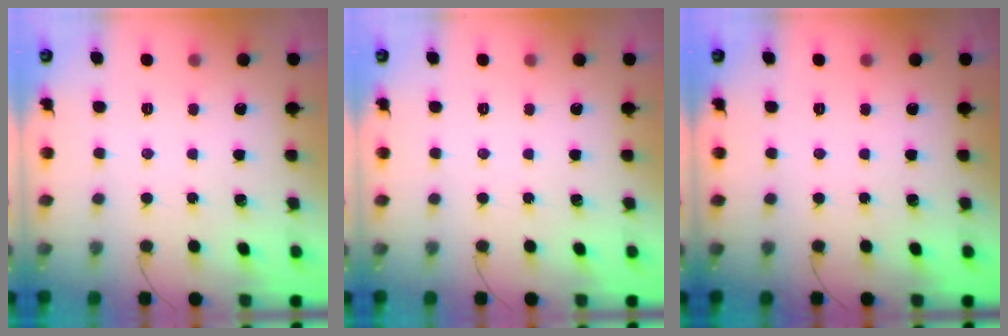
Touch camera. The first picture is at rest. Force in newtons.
{"total": 0.0}
{"total": 0.0}